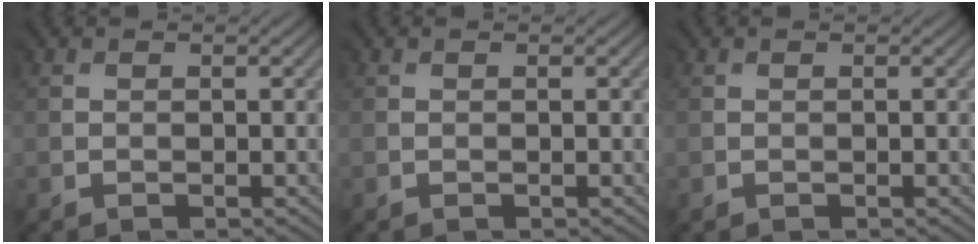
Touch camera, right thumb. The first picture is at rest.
{"total": 0.0}
{"total": 0.0}